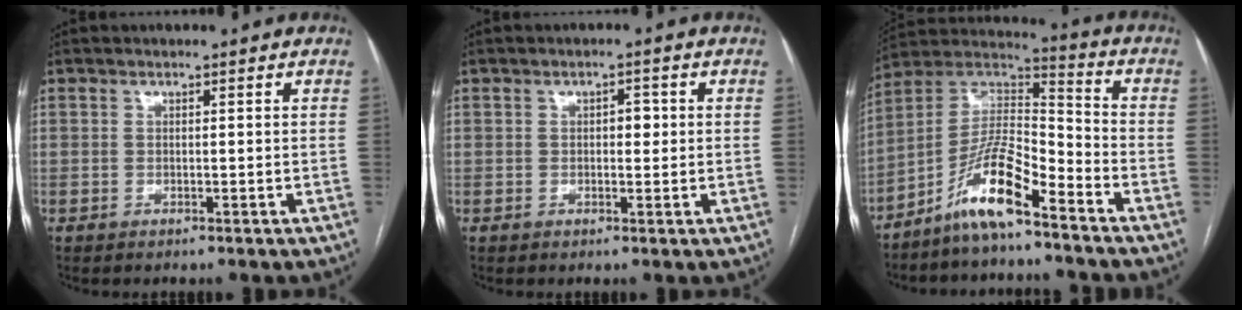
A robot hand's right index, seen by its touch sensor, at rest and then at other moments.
{"total": 2.1, "force": [0.2, 1.1, 1.7], "torque": [-0.024, 0.009, 0.003]}
{"total": 11.9, "force": [-7.8, 2.1, 8.7], "torque": [-0.172, 0.018, -0.147]}